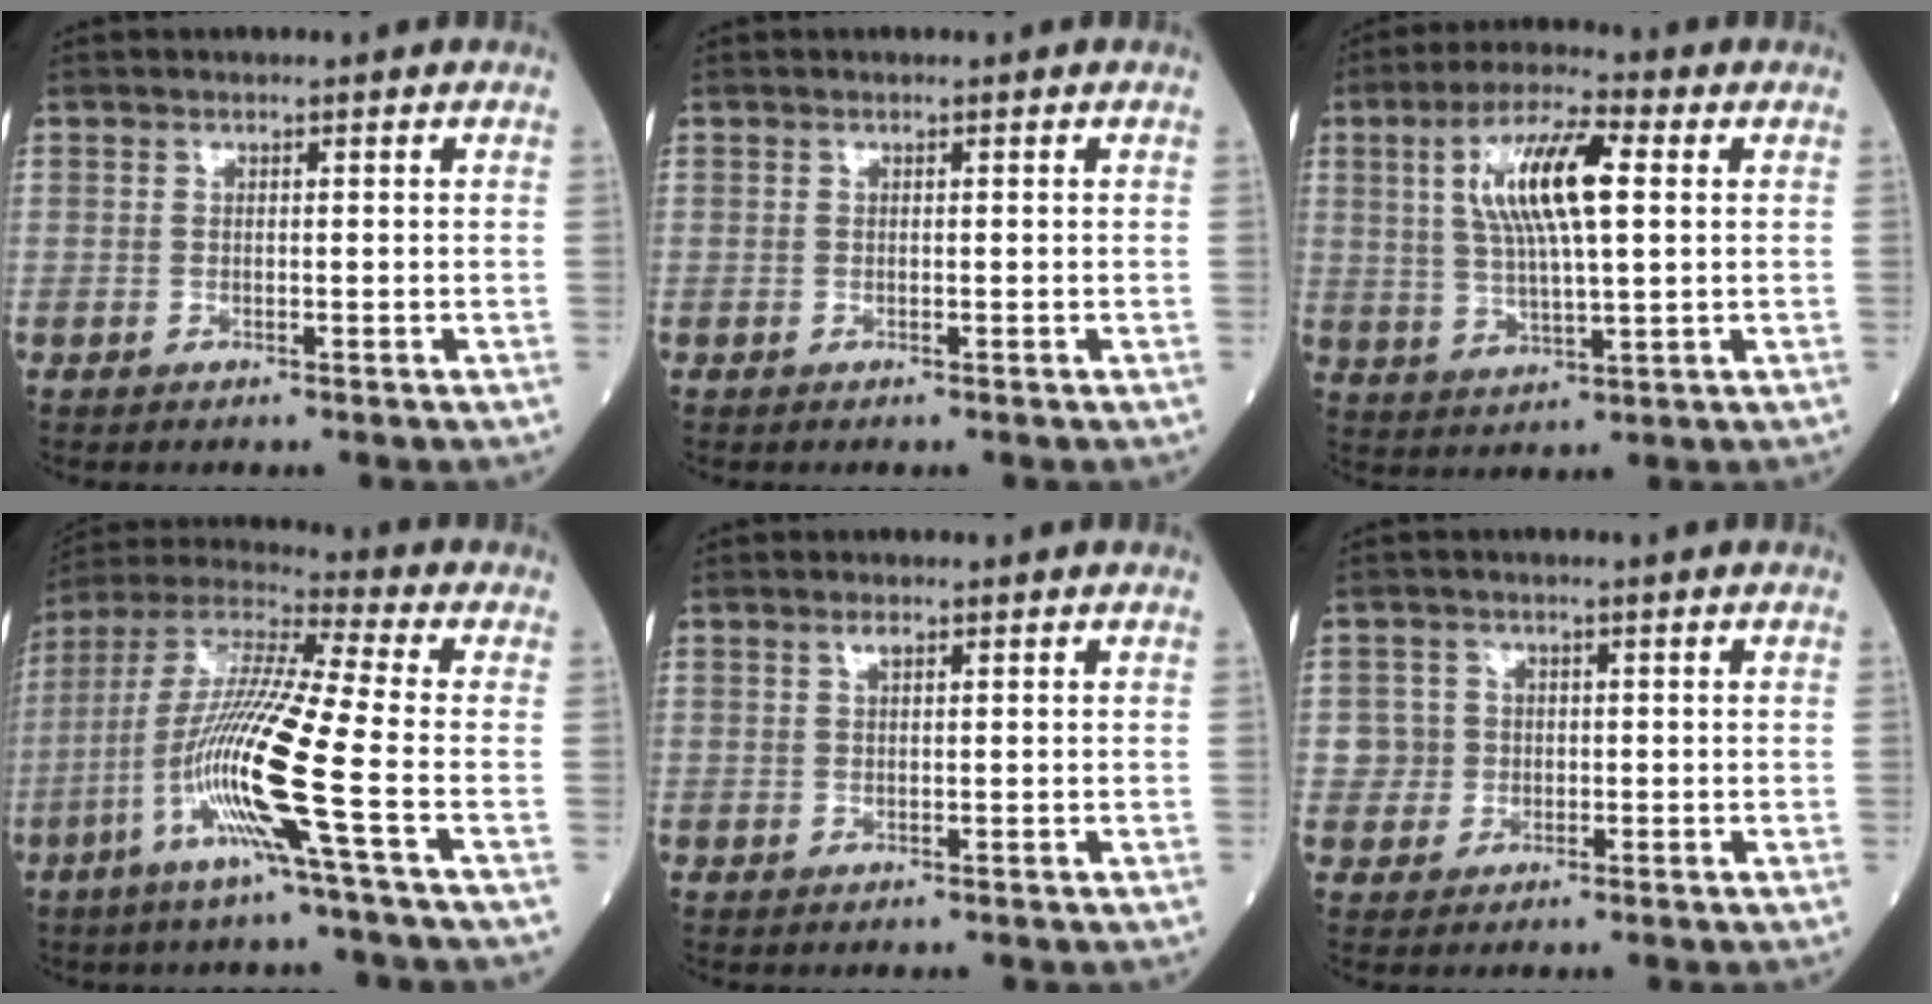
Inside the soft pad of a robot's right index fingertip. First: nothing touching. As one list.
[{"total": 0.0}, {"total": 11.7, "force": [2.9, 2.5, 11.1], "torque": [-0.218, 0.015, 0.053]}, {"total": 14.9, "force": [-5.1, -1.3, 13.9], "torque": [-0.286, -0.009, -0.107]}, {"total": 0.9, "force": [0.6, 0.2, 0.5], "torque": [-0.011, 0.007, 0.014]}, {"total": 3.0, "force": [0.1, 3.0, -0.2], "torque": [0.017, 0.009, 0.003]}]